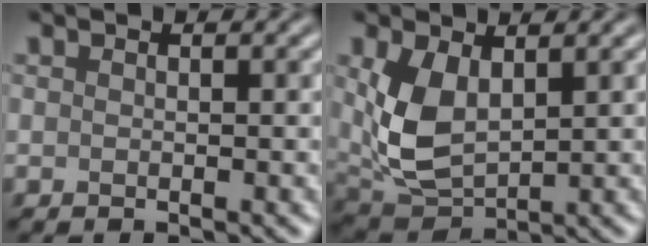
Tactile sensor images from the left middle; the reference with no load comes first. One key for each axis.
{"total": 5.9, "fx": 1.2, "fy": 3.5, "fz": 4.6, "tx": -0.112, "ty": -0.006, "tz": 0.033}